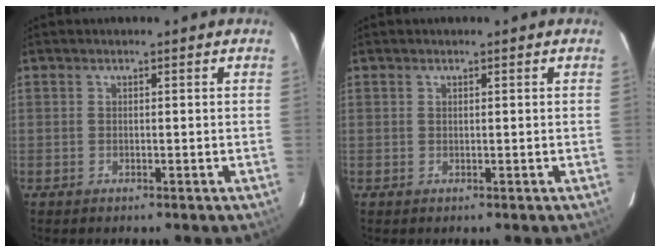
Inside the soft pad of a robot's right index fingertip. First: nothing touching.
{"total": 0.0}